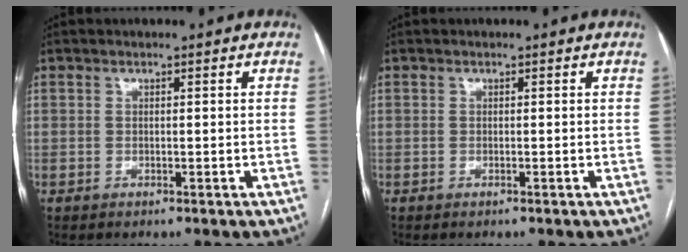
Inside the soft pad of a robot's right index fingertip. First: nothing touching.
{"total": 0.0}